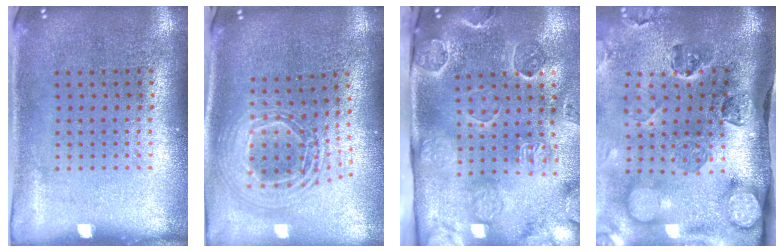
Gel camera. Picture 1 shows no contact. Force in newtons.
{"total": 2.3, "press": 1.7, "slide": 1.6}
{"total": 3.3, "press": 3.2, "slide": 0.9}
{"total": 4.7, "press": 3.4, "slide": 3.3}